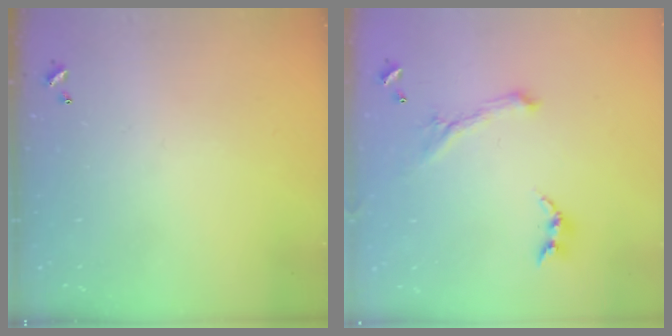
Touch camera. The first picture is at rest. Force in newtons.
{"total": 0.0}